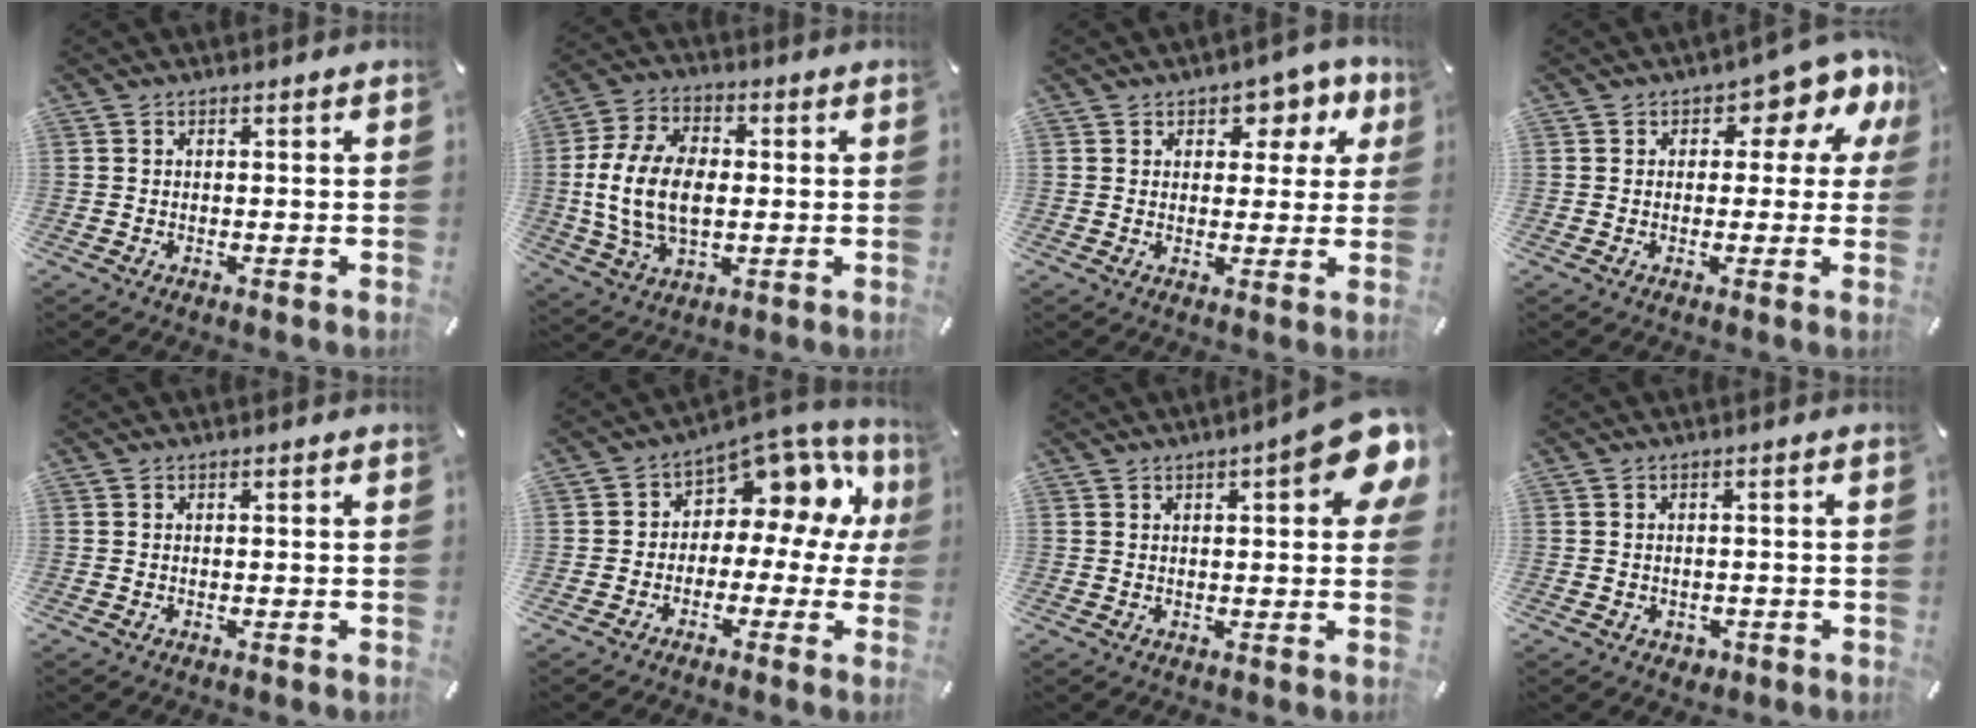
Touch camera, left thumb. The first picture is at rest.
{"total": 14.5, "force": [-0.3, 9.9, 10.6], "torque": [-0.240, 0.011, -0.003]}
{"total": 6.4, "force": [3.0, 4.7, 3.1], "torque": [-0.023, -0.018, 0.043]}
{"total": 8.3, "force": [3.8, 4.6, 5.8], "torque": [-0.065, -0.031, 0.059]}
{"total": 0.0}
{"total": 10.8, "force": [4.1, 7.4, 6.7], "torque": [-0.106, -0.033, 0.070]}
{"total": 11.2, "force": [4.8, 3.2, 9.6], "torque": [-0.124, -0.021, 0.077]}
{"total": 1.9, "force": [-0.5, 1.8, 0.5], "torque": [-0.010, 0.006, -0.013]}